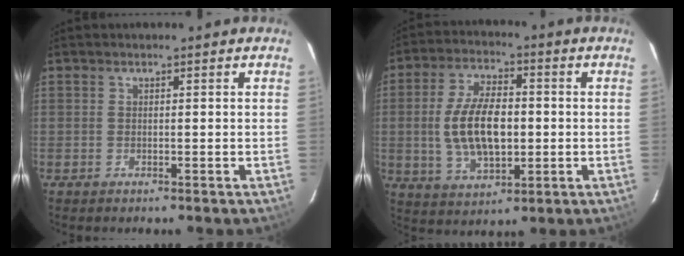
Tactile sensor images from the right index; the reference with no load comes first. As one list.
[{"total": 12.6, "force": [-0.6, 6.5, 10.8], "torque": [-0.215, 0.002, -0.003]}]